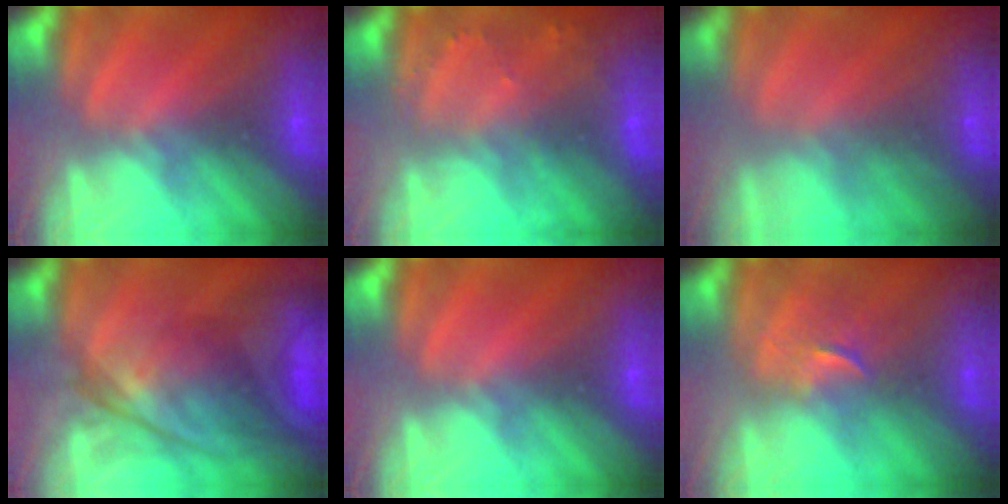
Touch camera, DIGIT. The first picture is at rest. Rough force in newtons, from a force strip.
{"total": 2.2}
{"total": 7.4}
{"total": 8.8}
{"total": 0.0}
{"total": 2.6}